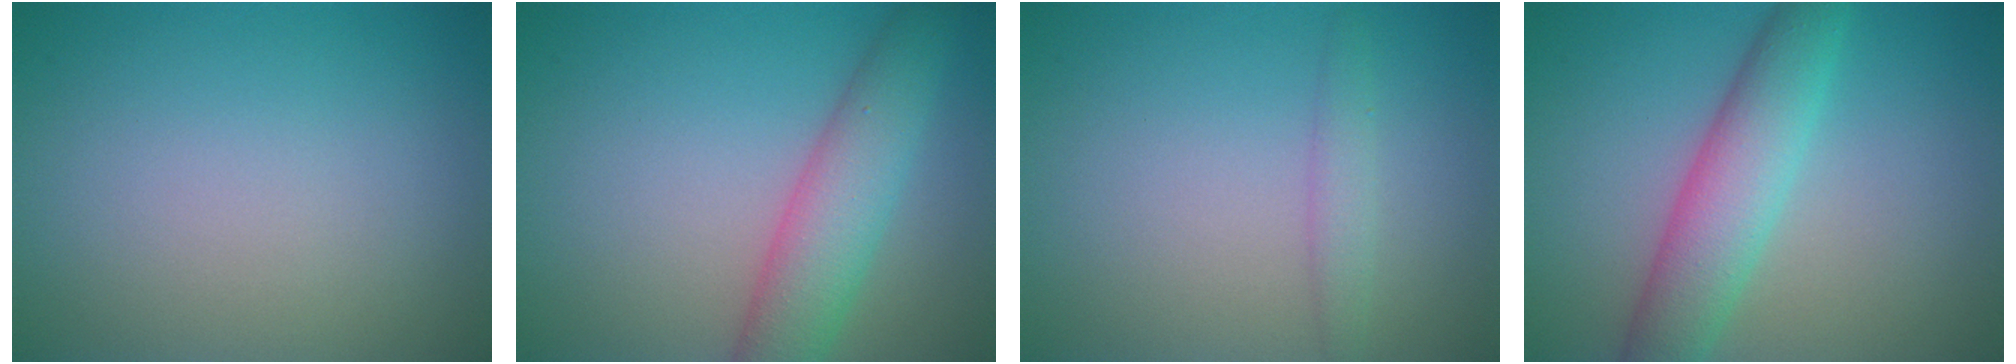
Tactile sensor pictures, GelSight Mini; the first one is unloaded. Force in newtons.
{"total": 5.2, "press": 5.2, "slide": 0.3}
{"total": 1.5, "press": 1.5, "slide": 0.1}
{"total": 5.3, "press": 5.3, "slide": 0.2}